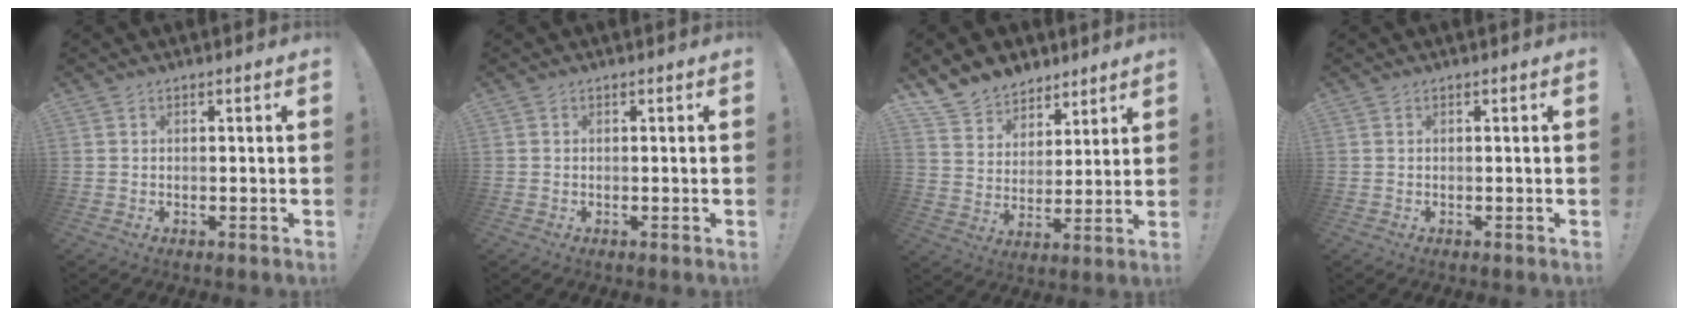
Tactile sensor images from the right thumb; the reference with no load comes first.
{"total": 0.0}
{"total": 10.2, "force": [7.9, 6.3, 1.1], "torque": [-0.030, -0.066, 0.157]}
{"total": 0.0}